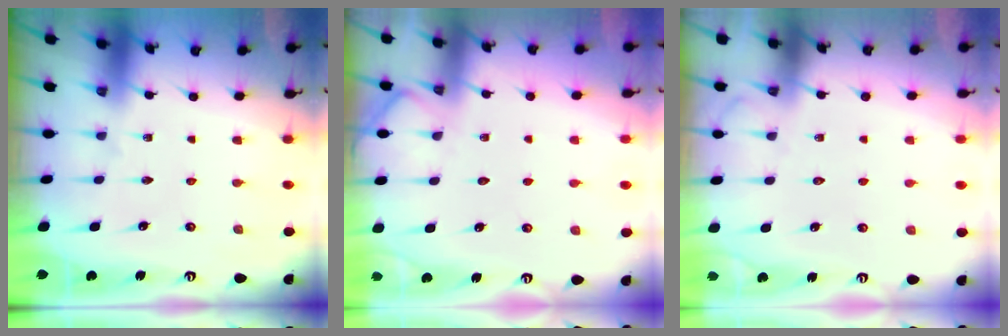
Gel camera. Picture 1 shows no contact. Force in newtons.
{"total": 3.5, "press": 3.4, "slide": 0.5}
{"total": 3.9, "press": 3.8, "slide": 0.5}